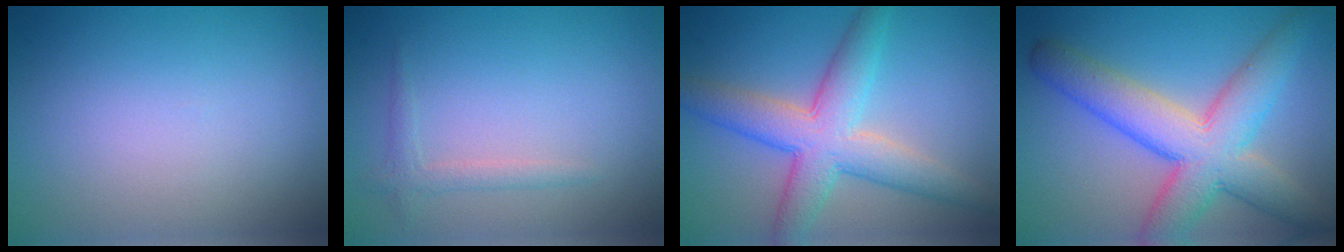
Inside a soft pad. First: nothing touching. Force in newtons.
{"total": 1.4, "press": 1.4, "slide": 0.1}
{"total": 6.7, "press": 6.7, "slide": 0.2}
{"total": 8.9, "press": 8.9, "slide": 0.5}